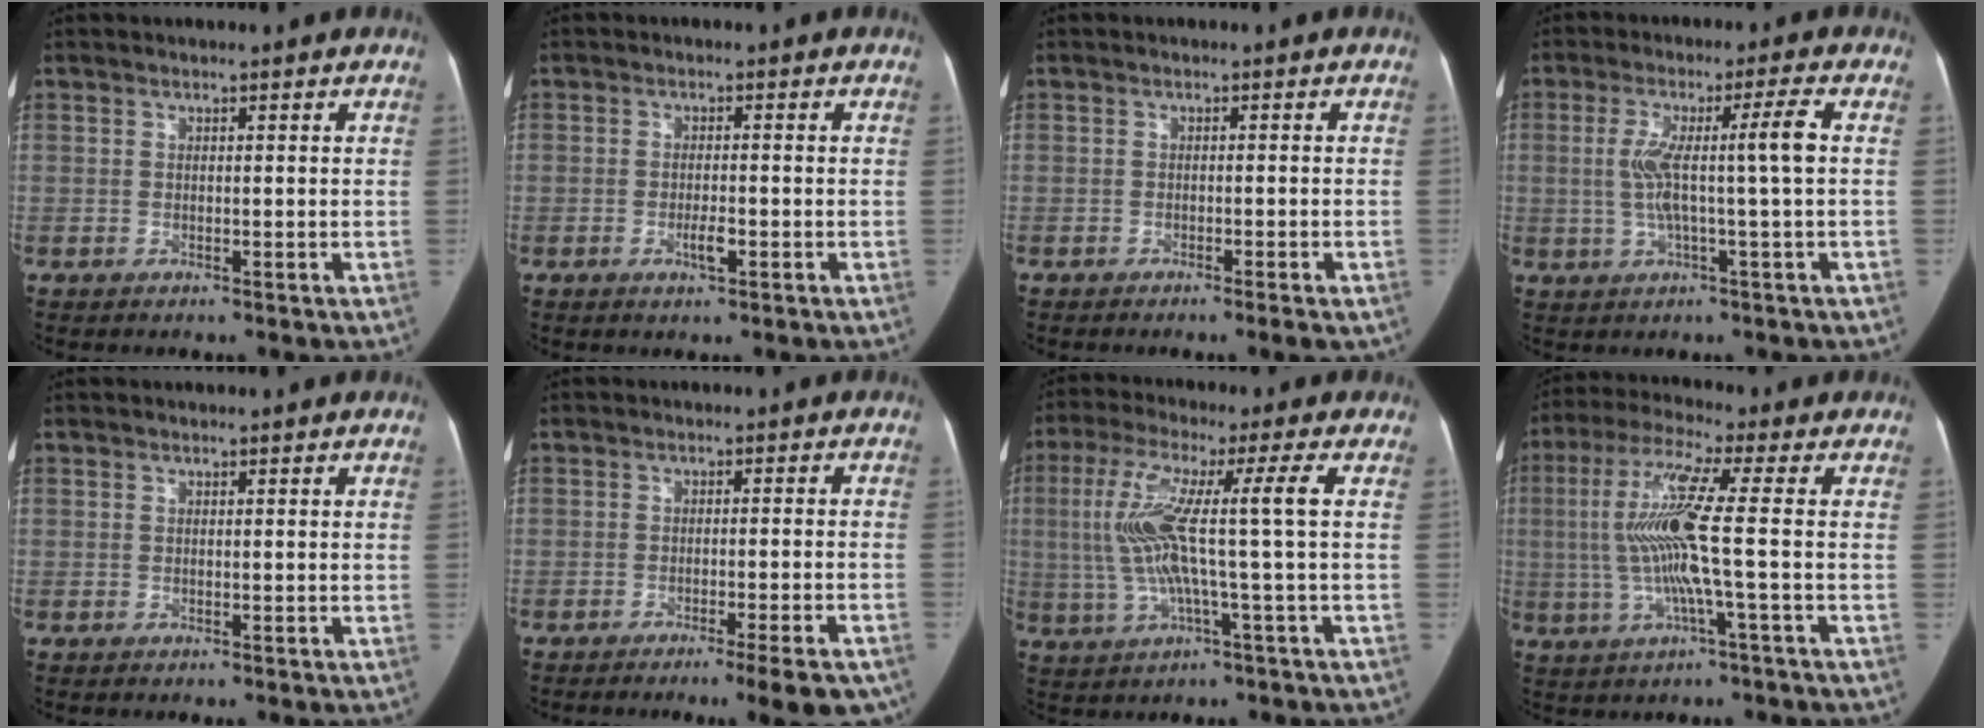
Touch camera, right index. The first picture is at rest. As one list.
[{"total": 2.6, "force": [-1.0, 0.6, 2.3], "torque": [-0.044, -0.001, -0.015]}, {"total": 2.3, "force": [-1.5, 0.1, 1.7], "torque": [-0.023, -0.002, -0.020]}, {"total": 8.0, "force": [0.3, -0.9, 8.0], "torque": [-0.149, 0.012, 0.009]}, {"total": 0.0}, {"total": 8.7, "force": [-6.6, 0.4, 5.7], "torque": [-0.054, -0.001, -0.091]}, {"total": 11.2, "force": [0.5, -0.9, 11.2], "torque": [-0.228, 0.019, 0.008]}, {"total": 11.5, "force": [-0.4, -0.7, 11.5], "torque": [-0.240, 0.005, -0.014]}]